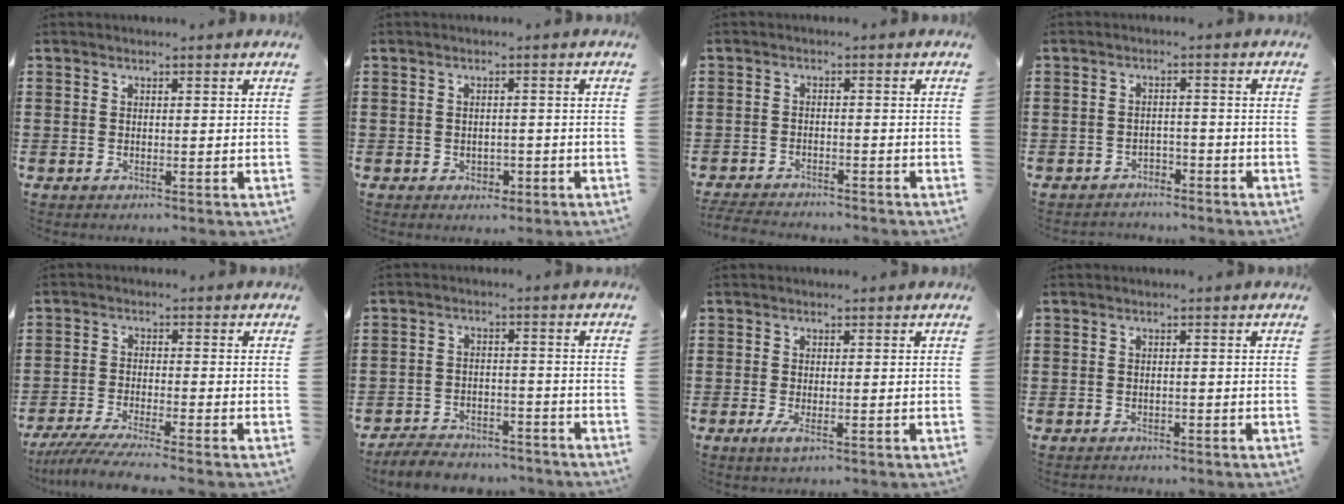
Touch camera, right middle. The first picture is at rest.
{"total": 1.4, "force": [-0.5, 1.1, 0.7], "torque": [-0.010, -0.003, -0.012]}
{"total": 2.9, "force": [-2.9, 0.2, 0.3], "torque": [-0.017, -0.006, -0.063]}
{"total": 1.6, "force": [-1.5, 0.6, -0.1], "torque": [-0.007, 0.001, -0.034]}
{"total": 4.2, "force": [-3.8, -0.3, 1.9], "torque": [-0.054, -0.021, -0.078]}
{"total": 4.7, "force": [-4.5, 0.8, 0.6], "torque": [-0.018, 0.005, -0.095]}
{"total": 1.7, "force": [-0.4, 0.2, 1.6], "torque": [-0.036, -0.009, -0.009]}
{"total": 0.6, "force": [-0.6, 0.2, 0.0], "torque": [-0.002, 0.001, -0.013]}